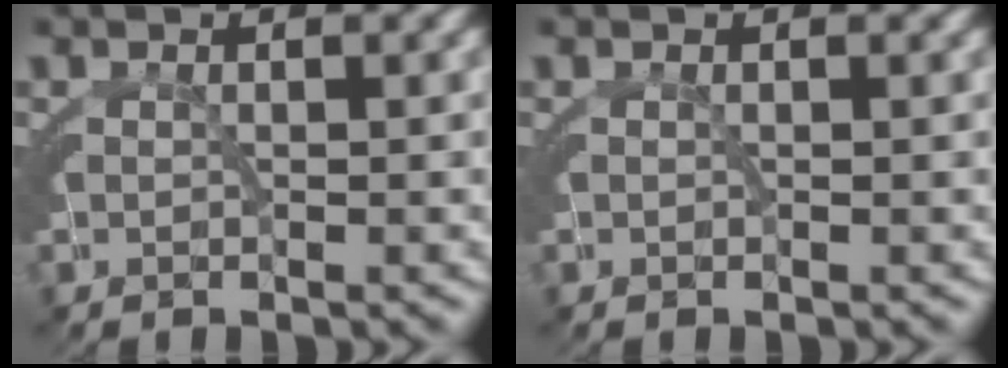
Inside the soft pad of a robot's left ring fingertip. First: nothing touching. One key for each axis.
{"total": 0.0}